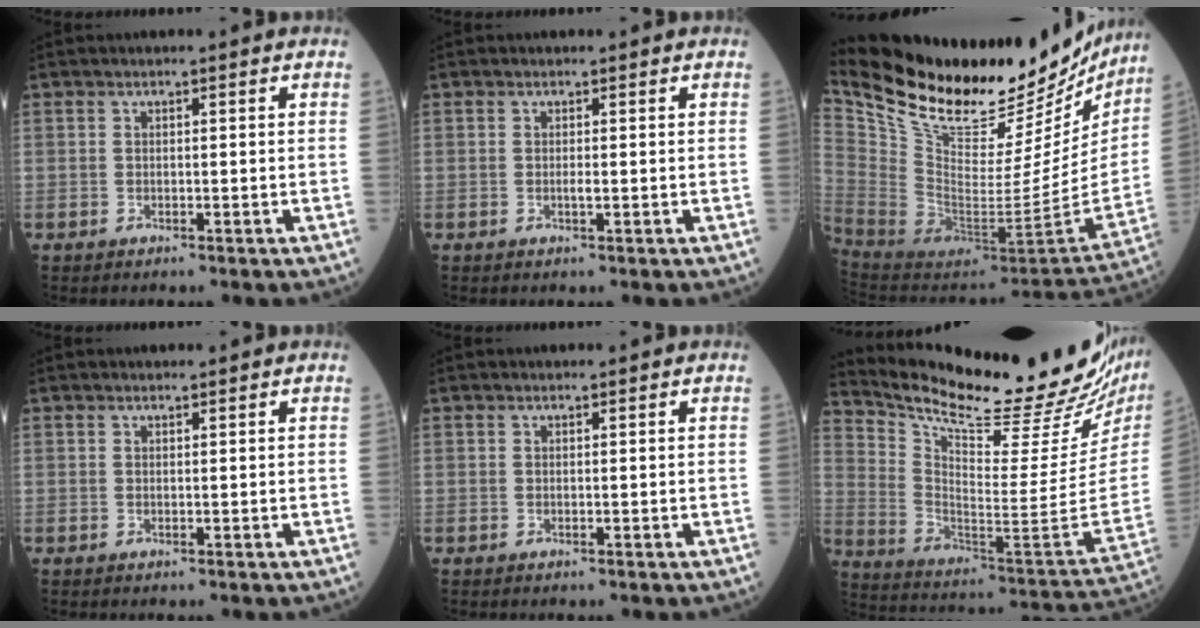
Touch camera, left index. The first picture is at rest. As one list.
[{"total": 0.6, "force": [0.0, 0.1, 0.6], "torque": [-0.014, -0.001, -0.001]}, {"total": 33.5, "force": [28.5, 9.3, 15.0], "torque": [-0.261, -0.061, 0.418]}, {"total": 0.5, "force": [0.5, 0.1, 0.0], "torque": [-0.006, -0.001, 0.008]}, {"total": 0.0}, {"total": 27.8, "force": [24.8, 3.1, 12.3], "torque": [-0.213, -0.101, 0.350]}]